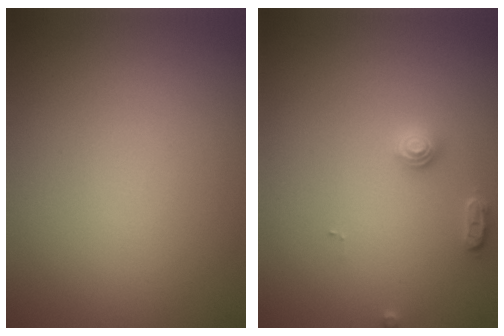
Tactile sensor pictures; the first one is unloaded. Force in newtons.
{"total": 1.7, "press": 1.7, "slide": 0.3}